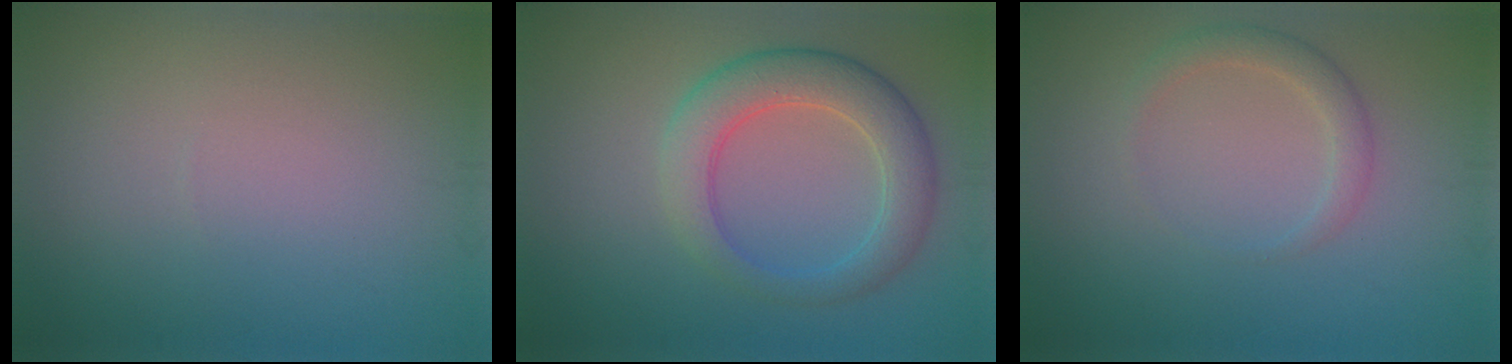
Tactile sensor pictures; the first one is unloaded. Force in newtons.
{"total": 5.2, "press": 5.2, "slide": 0.0}
{"total": 1.9, "press": 1.9, "slide": 0.2}